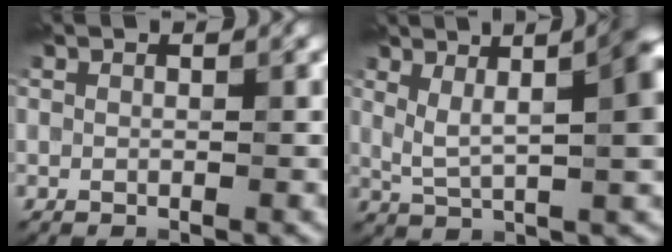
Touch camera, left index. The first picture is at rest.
{"total": 8.3, "force": [2.6, 3.0, 7.3], "torque": [-0.109, 0.009, 0.047]}